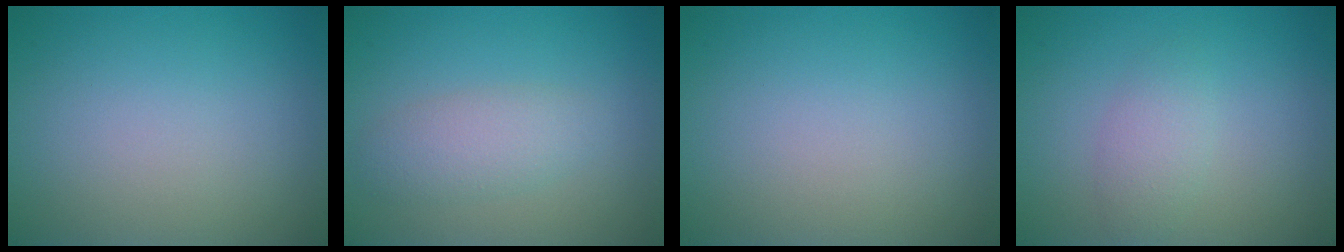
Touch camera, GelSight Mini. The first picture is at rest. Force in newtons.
{"total": 2.6, "press": 2.6, "slide": 0.1}
{"total": 0.0}
{"total": 1.9, "press": 1.9, "slide": 0.1}